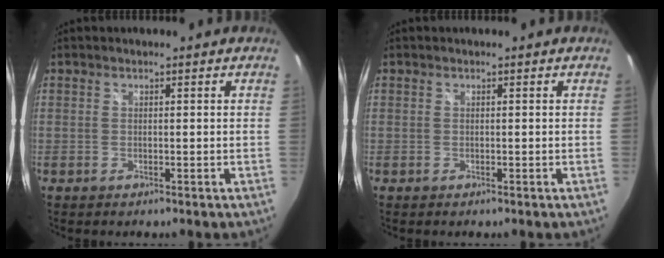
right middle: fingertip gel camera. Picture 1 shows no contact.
{"total": 0.0}